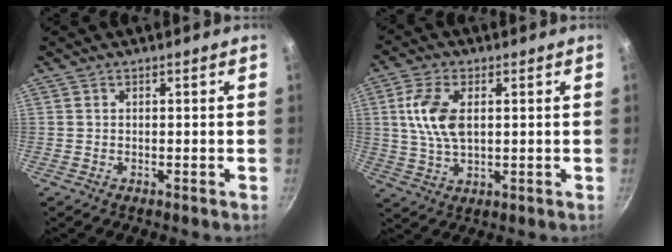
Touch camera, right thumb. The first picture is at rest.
{"total": 9.3, "force": [1.8, 5.0, 7.6], "torque": [-0.147, 0.001, 0.034]}